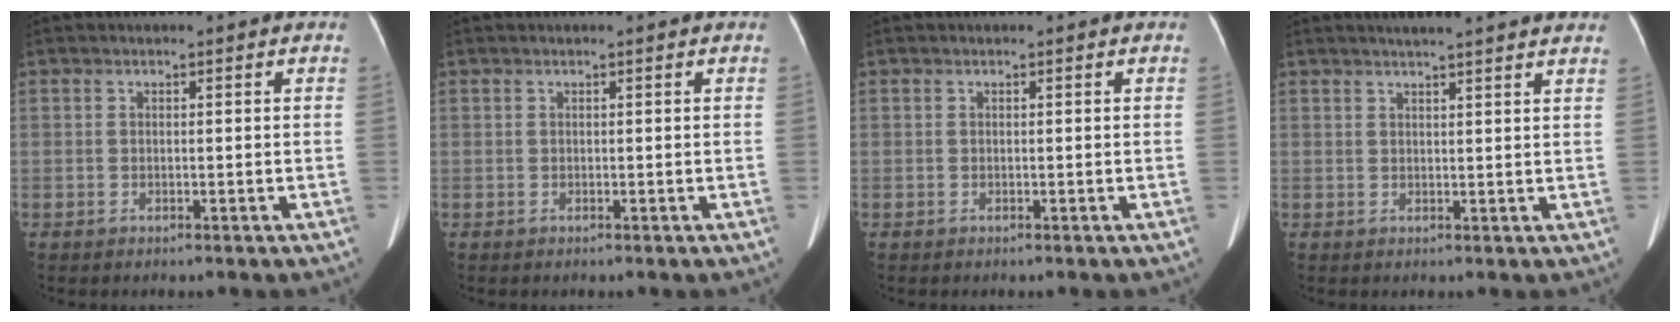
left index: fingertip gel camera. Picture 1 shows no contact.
{"total": 0.0}
{"total": 0.0}
{"total": 10.6, "force": [9.4, 0.6, 4.8], "torque": [-0.061, 0.019, 0.101]}